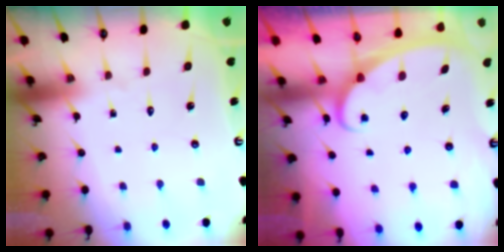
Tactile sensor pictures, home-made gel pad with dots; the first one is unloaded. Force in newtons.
{"total": 2.3, "press": 2.3, "slide": 0.3}